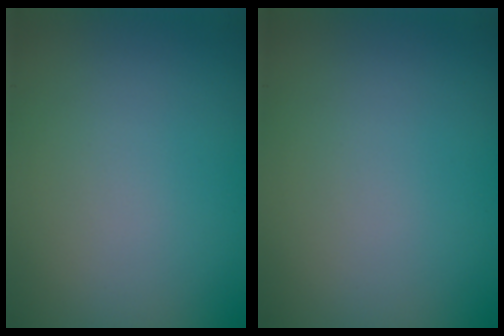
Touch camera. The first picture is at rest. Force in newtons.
{"total": 0.0}